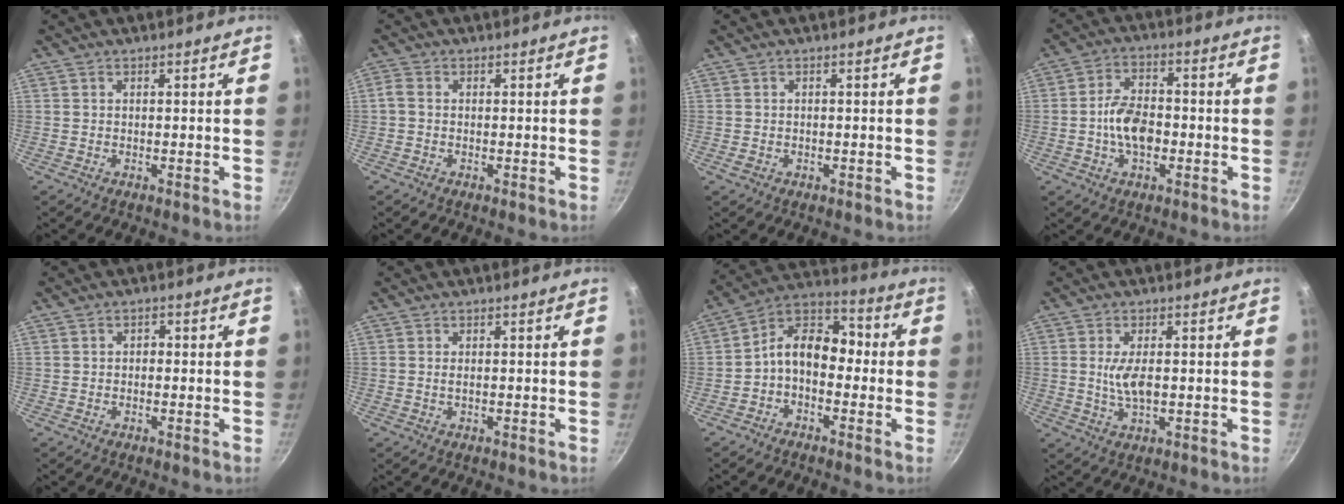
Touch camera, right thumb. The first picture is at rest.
{"total": 1.7, "force": [-0.4, 1.2, 1.2], "torque": [-0.030, 0.005, -0.012]}
{"total": 1.1, "force": [-0.4, 0.7, 0.7], "torque": [-0.014, 0.002, -0.006]}
{"total": 8.5, "force": [-1.7, 5.1, 6.6], "torque": [-0.107, 0.021, -0.036]}
{"total": 1.1, "force": [-0.2, 0.9, 0.6], "torque": [-0.007, 0.006, -0.005]}
{"total": 0.6, "force": [0.0, 0.2, 0.6], "torque": [-0.015, -0.001, 0.000]}
{"total": 10.7, "force": [-1.7, 7.4, 7.6], "torque": [-0.101, 0.053, -0.056]}
{"total": 5.1, "force": [0.2, 2.1, 4.7], "torque": [-0.092, -0.006, 0.004]}